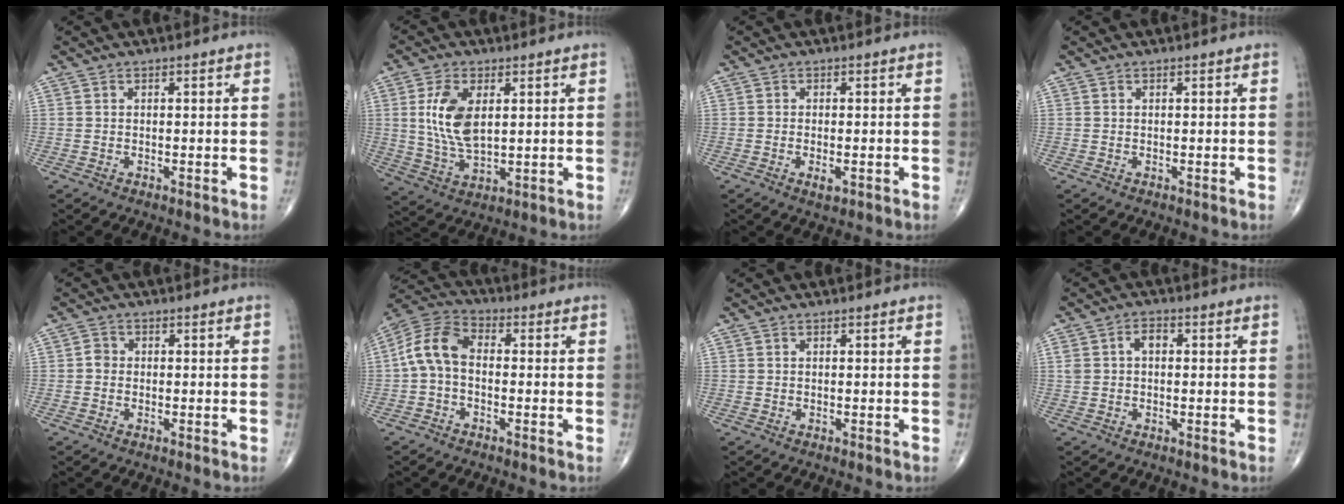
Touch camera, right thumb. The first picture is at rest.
{"total": 10.2, "force": [2.3, 5.3, 8.4], "torque": [-0.163, -0.015, 0.051]}
{"total": 2.0, "force": [-0.7, 0.8, 1.7], "torque": [-0.029, -0.001, -0.011]}
{"total": 0.0}
{"total": 1.7, "force": [-0.2, 1.5, 0.8], "torque": [-0.004, 0.006, -0.009]}
{"total": 8.7, "force": [-0.6, 5.4, 6.8], "torque": [-0.132, 0.029, -0.028]}
{"total": 0.0}
{"total": 3.6, "force": [0.6, 2.4, 2.6], "torque": [-0.049, 0.014, 0.011]}